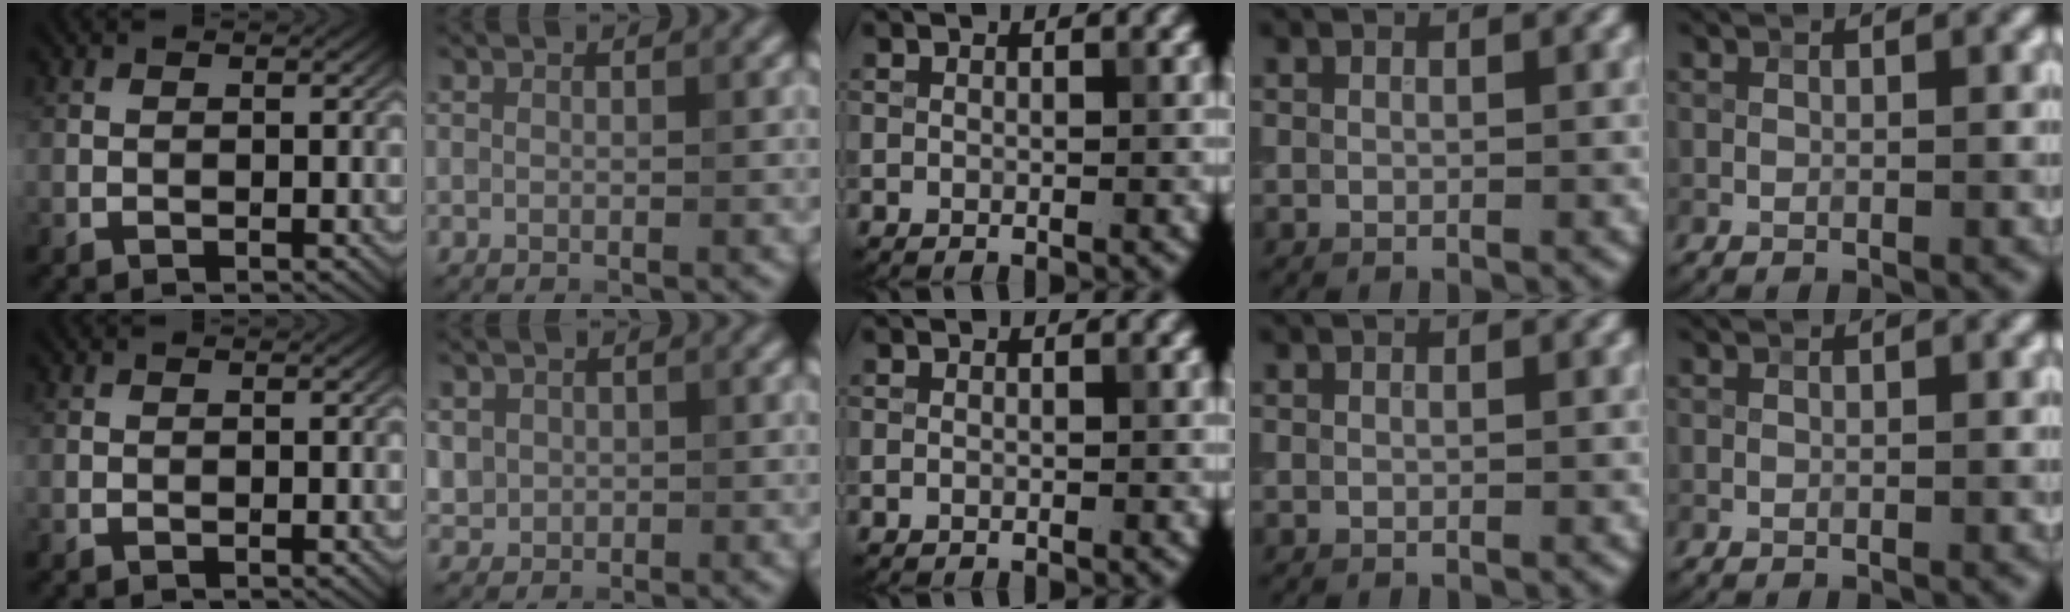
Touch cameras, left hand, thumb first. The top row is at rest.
{"index": {"total": 1.6, "force": [0.3, 1.5, 0.2], "torque": [-0.001, -0.007, 0.012]}}